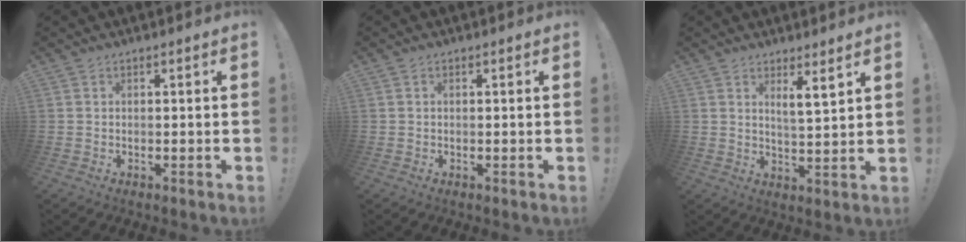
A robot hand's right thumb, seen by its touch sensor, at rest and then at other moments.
{"total": 0.0}
{"total": 5.7, "force": [4.3, 0.4, 3.7], "torque": [-0.046, -0.035, 0.067]}